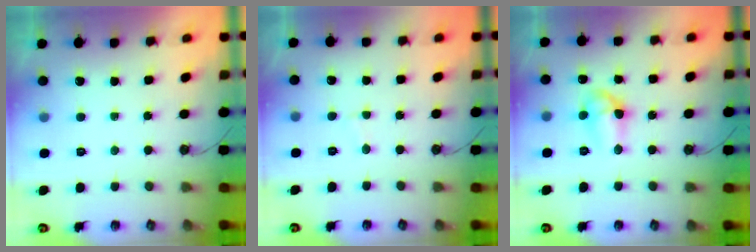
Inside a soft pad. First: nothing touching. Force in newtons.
{"total": 1.8, "press": 1.8, "slide": 0.1}
{"total": 8.8, "press": 8.7, "slide": 1.5}